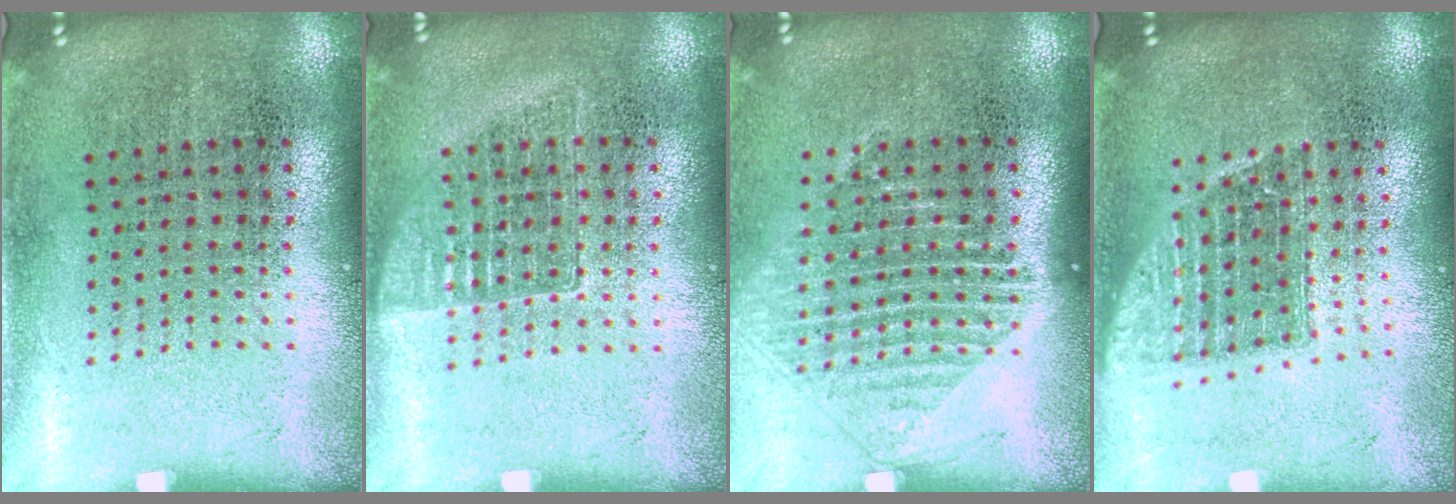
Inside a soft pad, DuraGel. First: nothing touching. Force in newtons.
{"total": 1.0, "press": 0.9, "slide": 0.4}
{"total": 1.2, "press": 1.1, "slide": 0.6}
{"total": 1.4, "press": 1.2, "slide": 0.8}